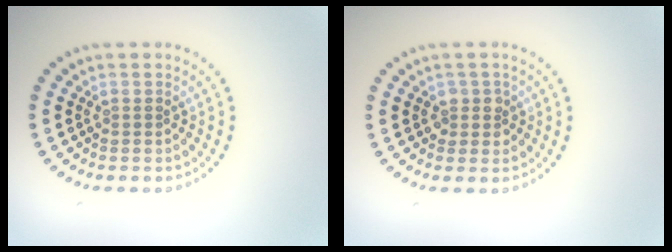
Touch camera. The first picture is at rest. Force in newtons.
{"total": 1.5, "press": 1.4, "slide": 0.6}